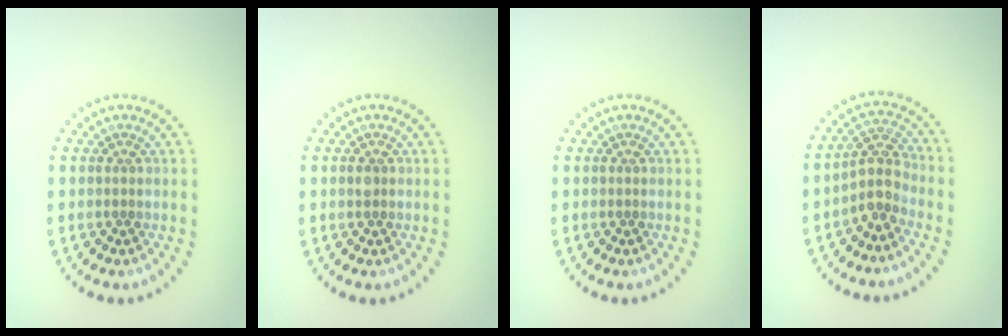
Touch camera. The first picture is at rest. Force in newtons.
{"total": 0.9, "press": 0.9, "slide": 0.0}
{"total": 0.0}
{"total": 2.9, "press": 2.4, "slide": 1.7}